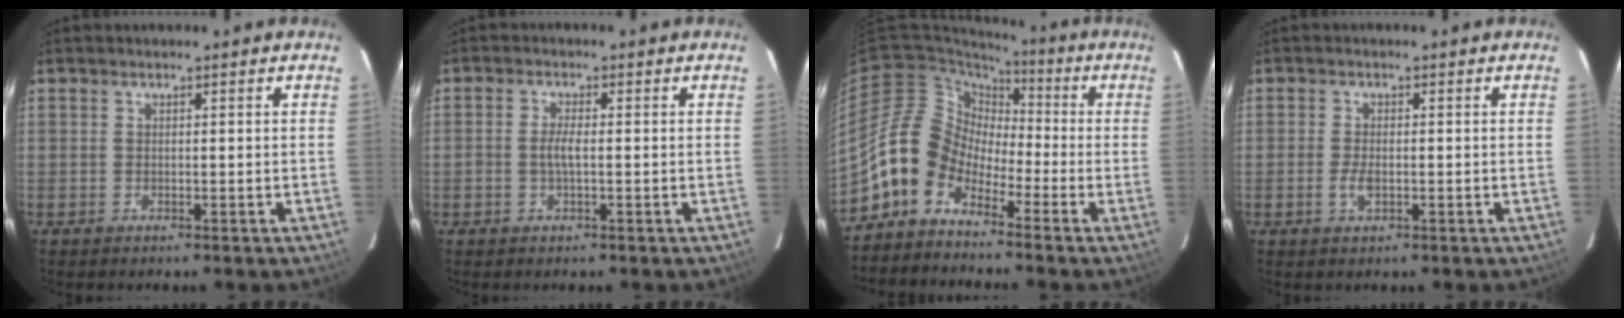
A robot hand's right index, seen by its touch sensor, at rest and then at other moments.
{"total": 2.6, "force": [-0.4, 0.7, 2.5], "torque": [-0.050, 0.001, -0.007]}
{"total": 10.2, "force": [-5.9, 7.4, 3.8], "torque": [-0.075, 0.034, -0.134]}
{"total": 2.6, "force": [-0.7, 1.1, 2.2], "torque": [-0.044, -0.003, -0.013]}